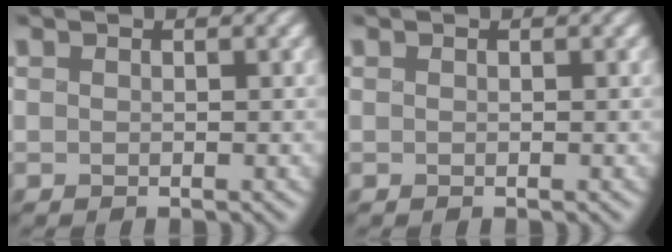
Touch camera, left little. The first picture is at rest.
{"total": 0.0}